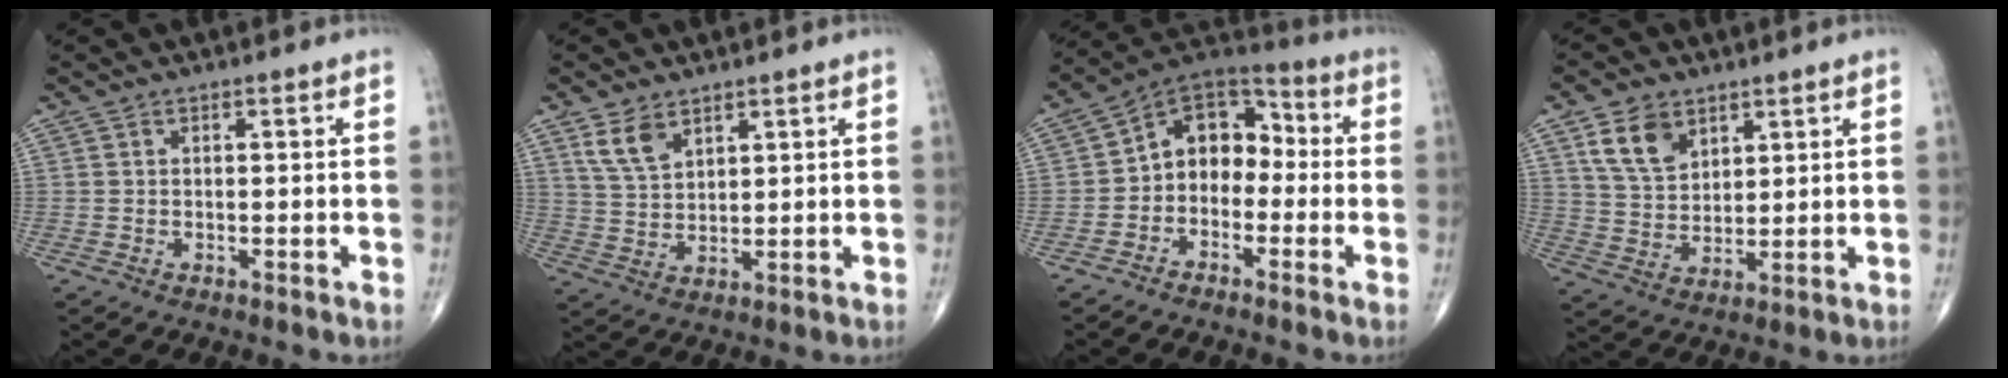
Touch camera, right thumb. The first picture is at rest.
{"total": 6.0, "force": [3.7, 3.3, 3.4], "torque": [-0.057, -0.017, 0.081]}
{"total": 10.6, "force": [-1.7, 8.0, 6.7], "torque": [-0.067, 0.053, -0.050]}
{"total": 8.7, "force": [4.7, 5.8, 4.7], "torque": [-0.068, -0.023, 0.094]}